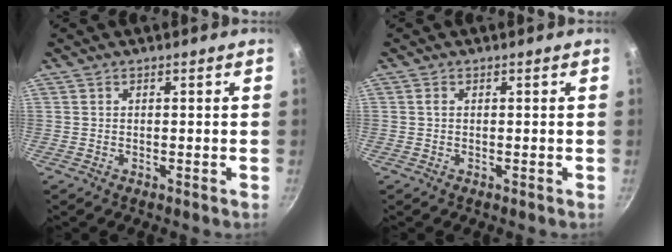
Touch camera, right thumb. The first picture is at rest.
{"total": 0.6, "force": [0.1, 0.4, 0.4], "torque": [-0.009, 0.002, 0.001]}